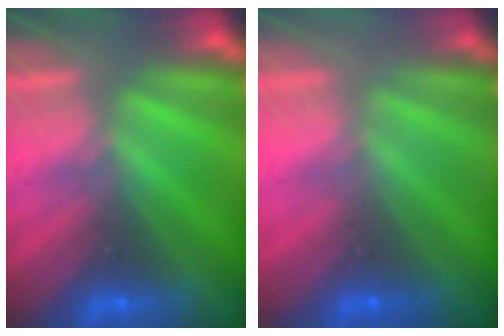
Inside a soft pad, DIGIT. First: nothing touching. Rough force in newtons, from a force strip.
{"total": 3.2}